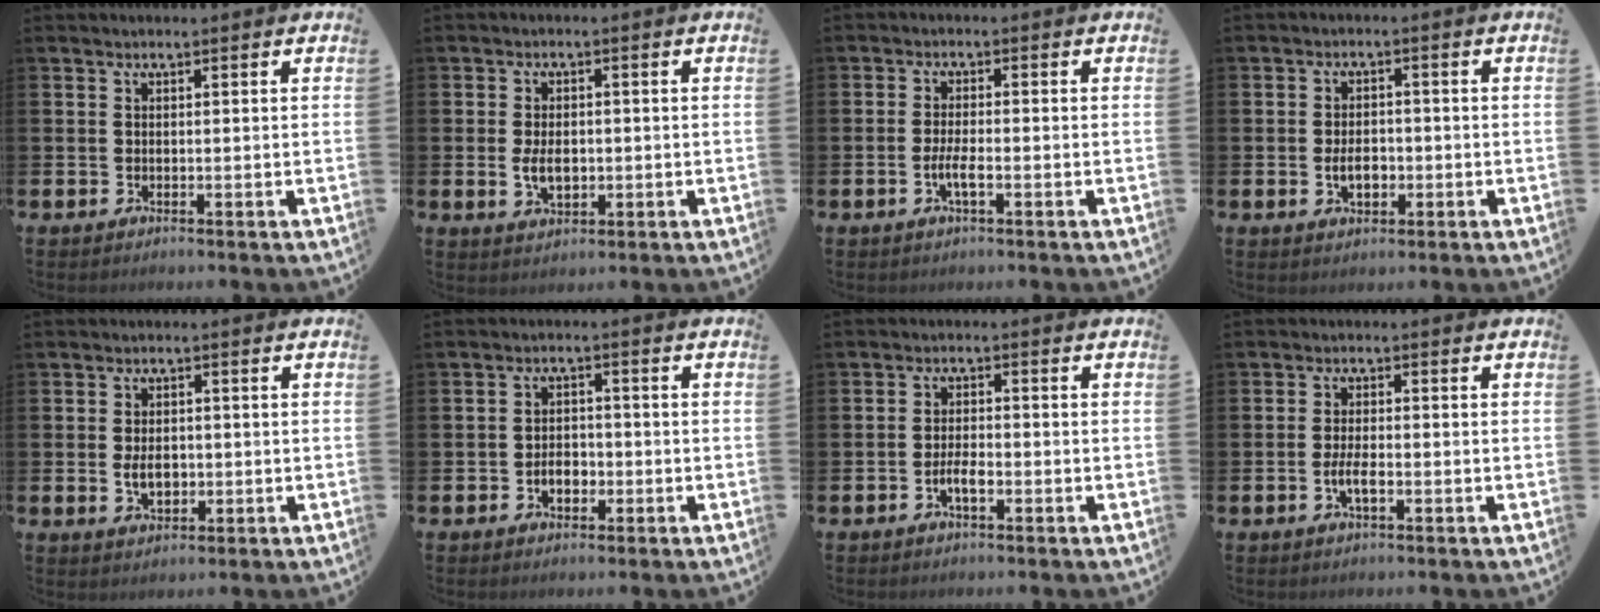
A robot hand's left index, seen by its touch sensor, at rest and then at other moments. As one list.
[{"total": 3.6, "force": [-0.2, 2.3, 2.8], "torque": [-0.045, 0.002, -0.007]}, {"total": 2.6, "force": [-0.9, 0.6, 2.4], "torque": [-0.054, 0.002, -0.019]}, {"total": 3.3, "force": [-0.8, 2.0, 2.5], "torque": [-0.028, -0.005, -0.019]}, {"total": 3.3, "force": [-0.3, 2.2, 2.4], "torque": [-0.029, -0.002, -0.011]}, {"total": 3.0, "force": [-1.1, 2.0, 1.9], "torque": [-0.028, -0.001, -0.026]}, {"total": 2.7, "force": [-1.1, 1.1, 2.2], "torque": [-0.040, 0.004, -0.021]}, {"total": 2.8, "force": [-0.9, 1.0, 2.4], "torque": [-0.041, 0.003, -0.018]}]